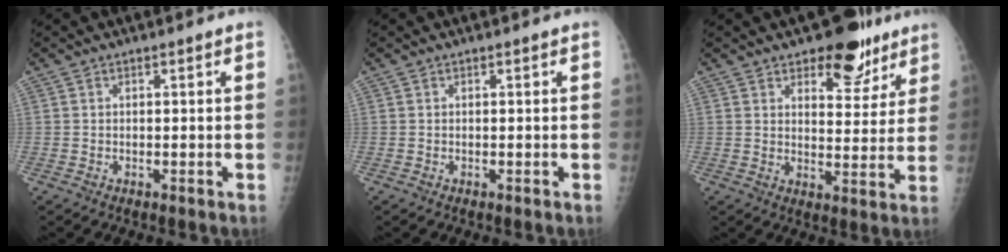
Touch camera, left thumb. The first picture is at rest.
{"total": 0.0}
{"total": 10.9, "force": [7.2, 5.6, 5.9], "torque": [-0.035, -0.039, 0.101]}